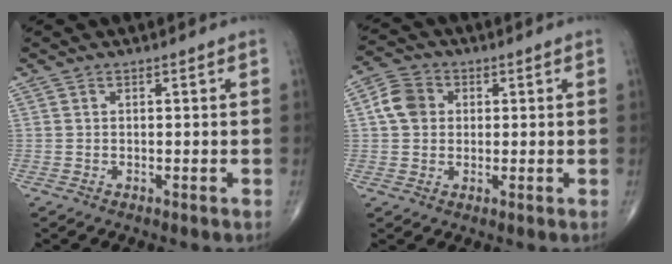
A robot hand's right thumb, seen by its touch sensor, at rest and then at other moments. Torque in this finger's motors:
{"motor_torque": [-0.46, 0.56, 0.05, -0.06, 0.06]}